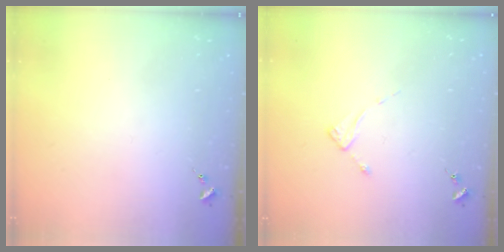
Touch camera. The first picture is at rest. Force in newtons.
{"total": 2.4, "press": 2.4, "slide": 0.3}